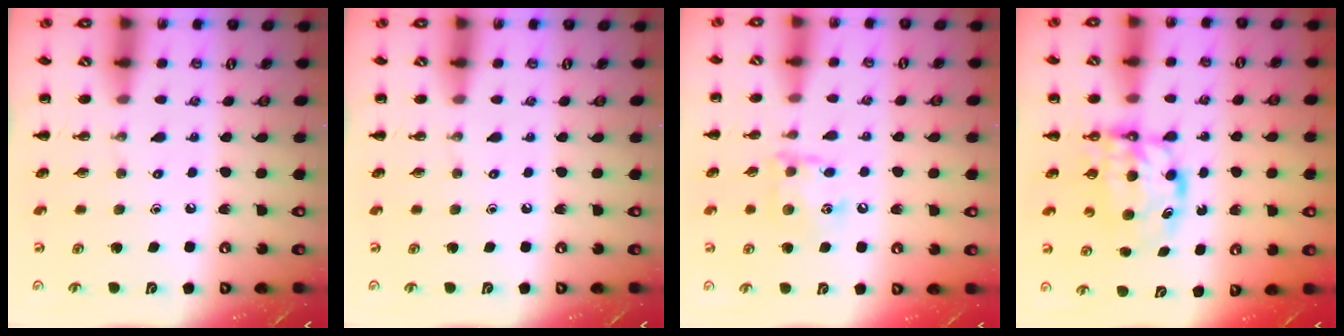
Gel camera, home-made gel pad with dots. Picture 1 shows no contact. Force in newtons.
{"total": 0.0}
{"total": 10.9, "press": 10.8, "slide": 0.9}
{"total": 6.5, "press": 6.4, "slide": 0.9}